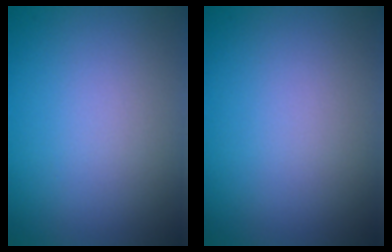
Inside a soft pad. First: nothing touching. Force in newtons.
{"total": 0.0}